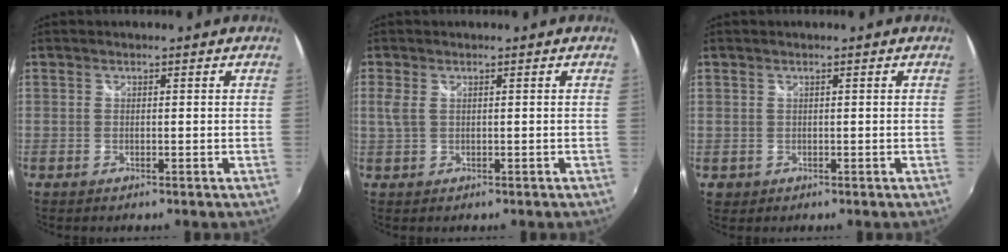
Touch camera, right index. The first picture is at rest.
{"total": 2.2, "force": [0.4, 1.1, 1.8], "torque": [-0.041, 0.002, 0.013]}
{"total": 1.6, "force": [0.1, 1.5, 0.2], "torque": [-0.002, 0.002, 0.005]}